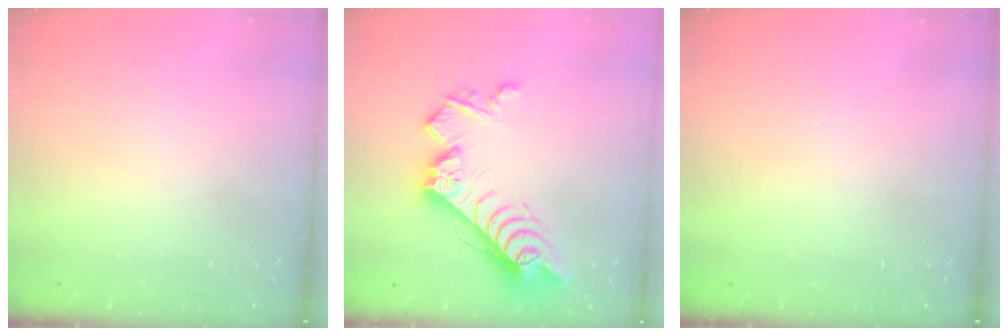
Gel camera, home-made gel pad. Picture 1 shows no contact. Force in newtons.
{"total": 14.6, "press": 14.5, "slide": 1.0}
{"total": 0.0}